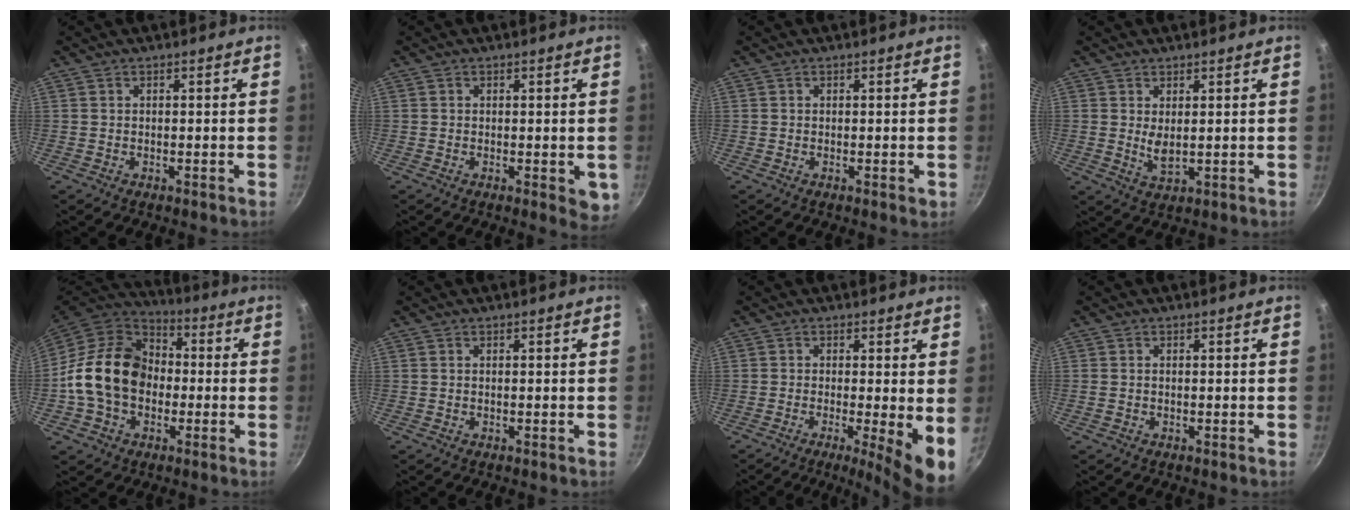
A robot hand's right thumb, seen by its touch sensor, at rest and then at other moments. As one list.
[{"total": 3.7, "force": [-0.5, 1.9, 3.2], "torque": [-0.033, -0.006, -0.007]}, {"total": 0.7, "force": [-0.1, 0.4, 0.5], "torque": [-0.006, 0.000, -0.002]}, {"total": 3.4, "force": [0.8, 1.5, 2.9], "torque": [-0.052, -0.014, 0.019]}, {"total": 18.3, "force": [-1.4, 14.1, 11.6], "torque": [-0.176, 0.041, -0.036]}, {"total": 0.0}, {"total": 7.6, "force": [-1.1, 1.1, 7.4], "torque": [-0.104, -0.012, -0.017]}, {"total": 0.5, "force": [-0.1, 0.4, 0.3], "torque": [-0.007, 0.001, -0.002]}]